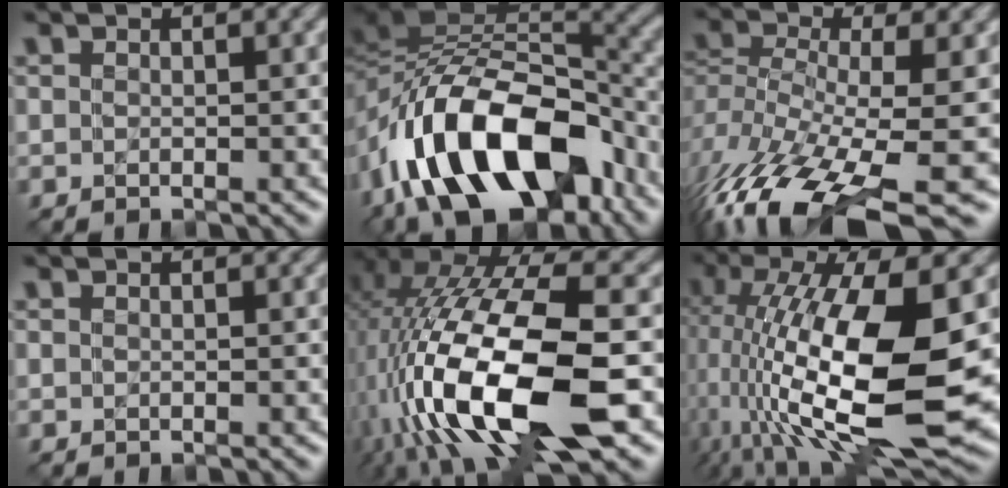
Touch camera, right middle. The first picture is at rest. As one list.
[{"total": 15.1, "force": [-7.9, 7.9, 10.2], "torque": [-0.168, 0.022, -0.145]}, {"total": 14.0, "force": [-8.1, 4.8, 10.4], "torque": [-0.234, -0.022, -0.124]}, {"total": 0.0}, {"total": 16.1, "force": [-4.6, 7.1, 13.7], "torque": [-0.277, -0.006, -0.077]}, {"total": 15.1, "force": [-0.5, 6.6, 13.6], "torque": [-0.258, -0.024, -0.004]}]